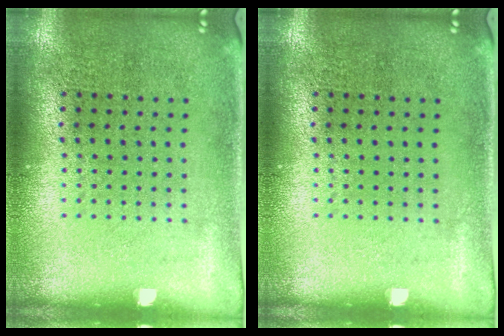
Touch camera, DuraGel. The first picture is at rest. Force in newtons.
{"total": 0.0}